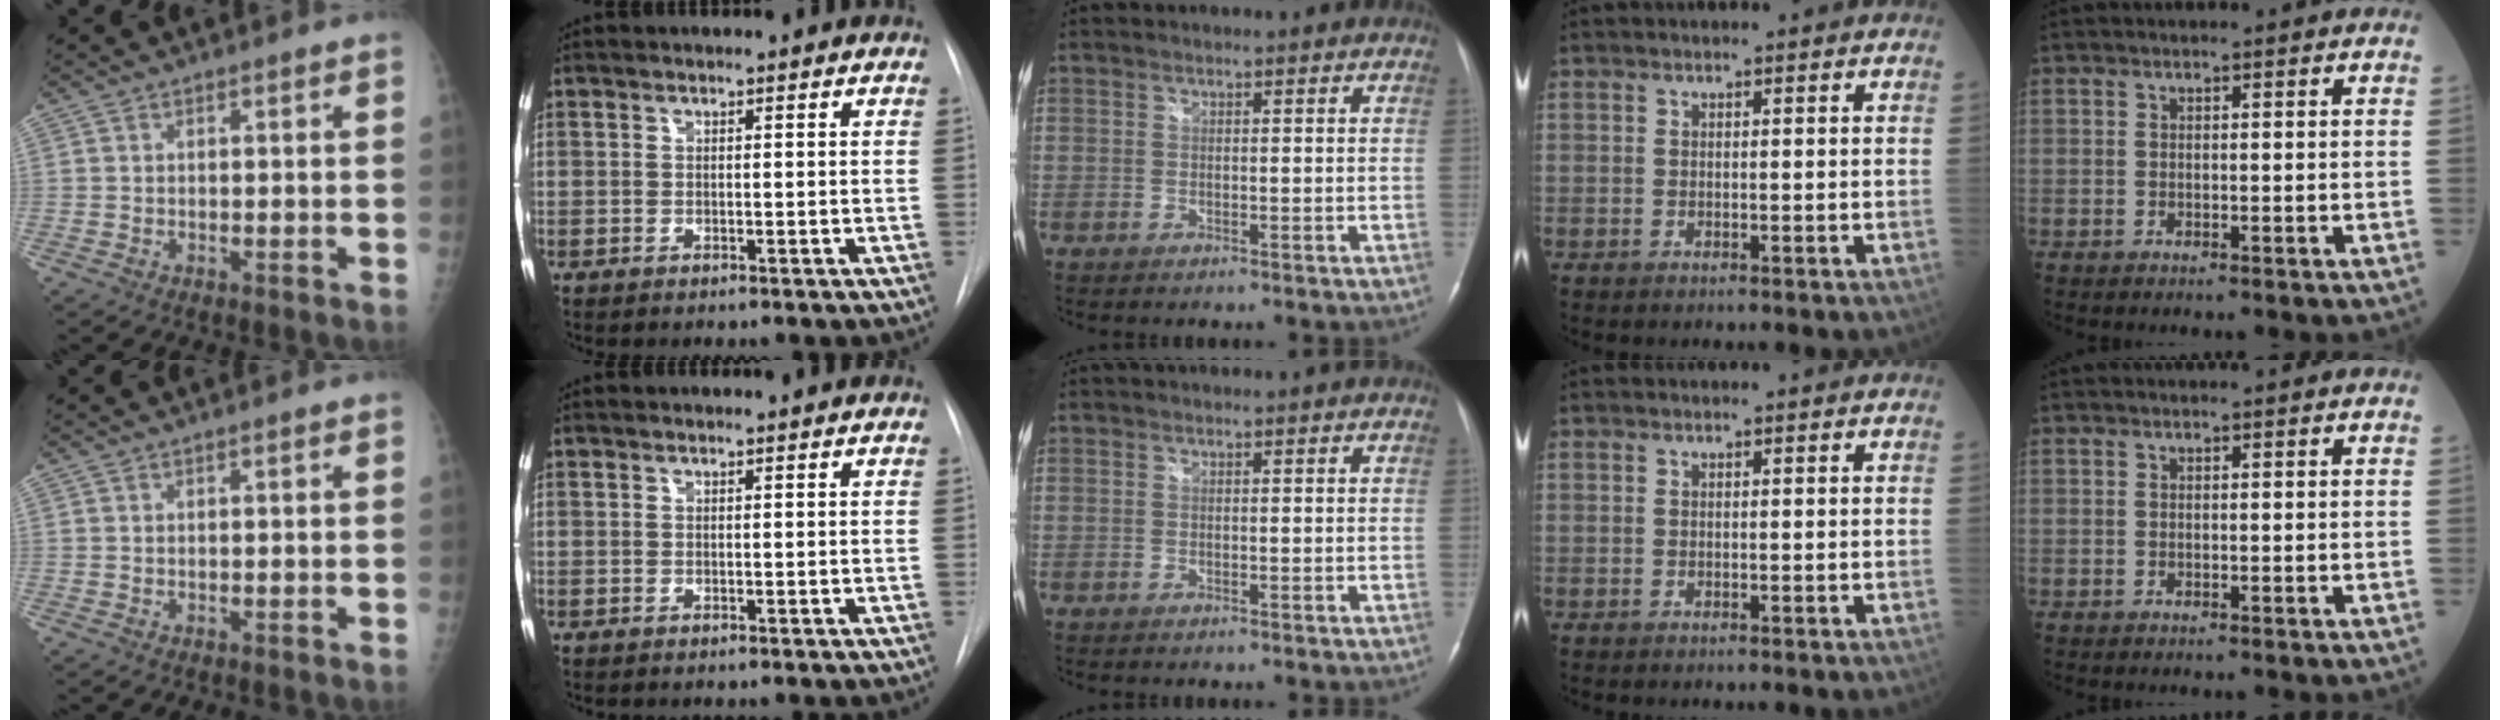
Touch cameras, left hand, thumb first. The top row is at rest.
{}